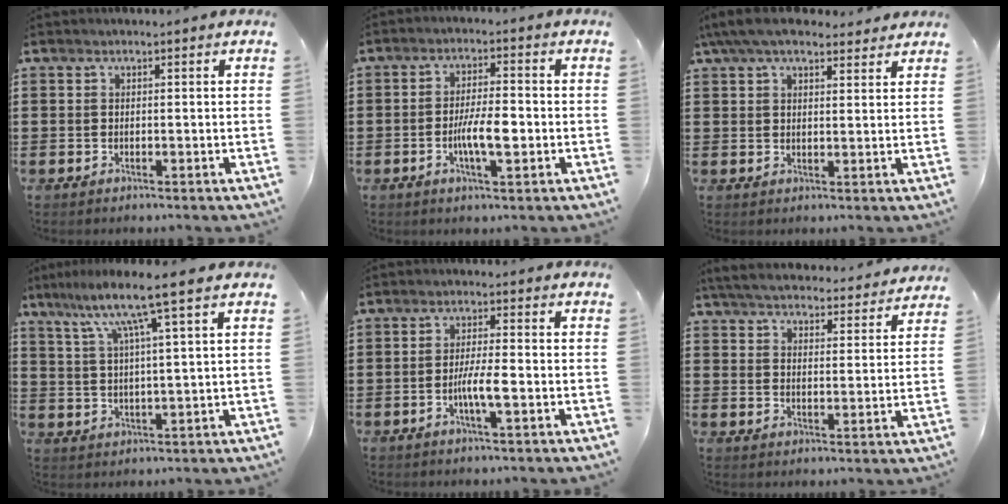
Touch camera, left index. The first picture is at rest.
{"total": 6.1, "force": [-1.4, 1.7, 5.7], "torque": [-0.109, 0.002, -0.029]}
{"total": 6.1, "force": [4.9, 1.8, 3.1], "torque": [-0.073, -0.002, 0.092]}
{"total": 8.7, "force": [5.4, -0.2, 6.8], "torque": [-0.149, -0.011, 0.087]}
{"total": 4.3, "force": [-1.4, 0.7, 4.1], "torque": [-0.084, -0.003, -0.030]}
{"total": 5.0, "force": [5.0, 0.2, 0.8], "torque": [-0.041, -0.032, 0.084]}